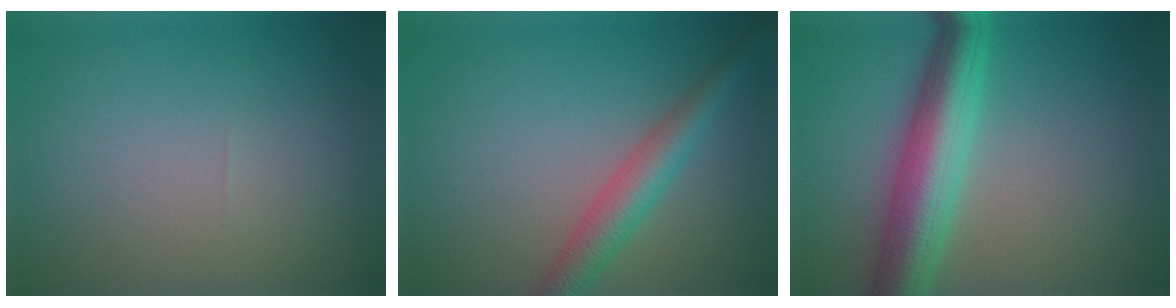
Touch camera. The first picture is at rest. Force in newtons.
{"total": 4.1, "press": 4.1, "slide": 0.1}
{"total": 7.6, "press": 7.6, "slide": 0.2}